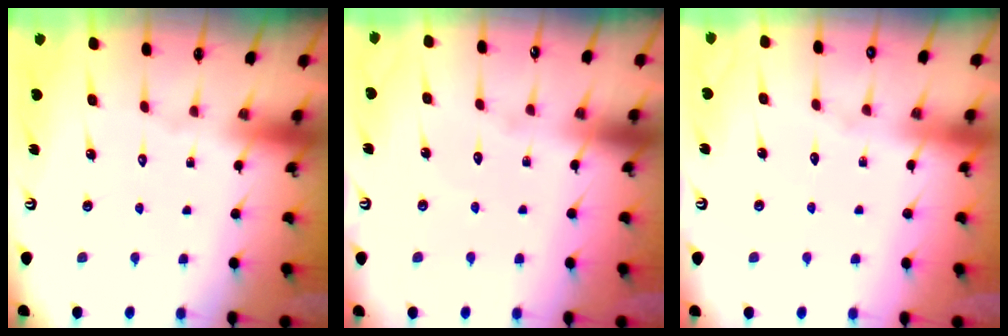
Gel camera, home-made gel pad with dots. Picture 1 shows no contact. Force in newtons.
{"total": 3.6, "press": 3.5, "slide": 0.3}
{"total": 2.7, "press": 2.6, "slide": 0.5}